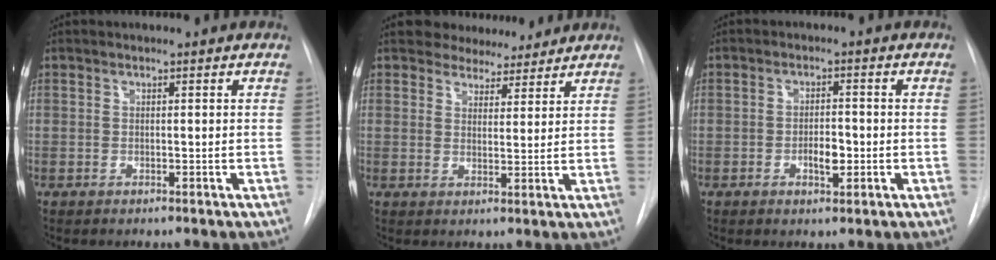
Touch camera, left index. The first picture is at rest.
{"total": 5.9, "force": [5.3, 2.4, 1.0], "torque": [-0.007, -0.005, 0.072]}
{"total": 3.3, "force": [-1.6, 1.3, 2.6], "torque": [-0.042, -0.003, -0.023]}